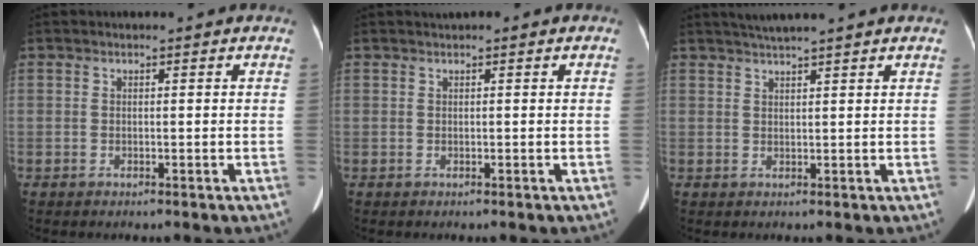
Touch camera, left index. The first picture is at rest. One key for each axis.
{"total": 1.0, "fx": 0.7, "fy": 0.3, "fz": 0.6, "tx": -0.012, "ty": 0.014, "tz": 0.010}
{"total": 4.7, "fx": 4.1, "fy": -0.9, "fz": 2.1, "tx": -0.033, "ty": 0.023, "tz": 0.067}